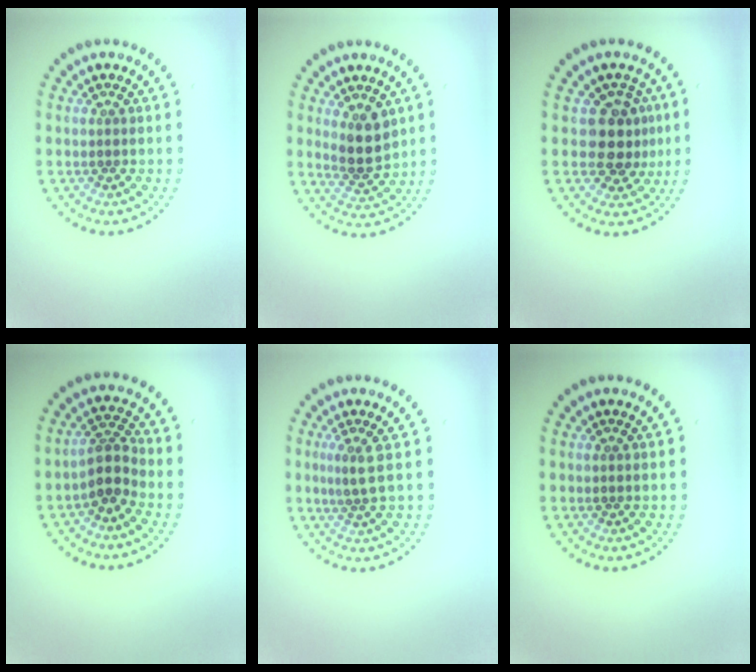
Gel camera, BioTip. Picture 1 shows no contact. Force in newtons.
{"total": 3.7, "press": 3.5, "slide": 1.2}
{"total": 3.5, "press": 3.1, "slide": 1.6}
{"total": 2.8, "press": 2.2, "slide": 1.8}
{"total": 1.9, "press": 1.3, "slide": 1.4}
{"total": 0.0}